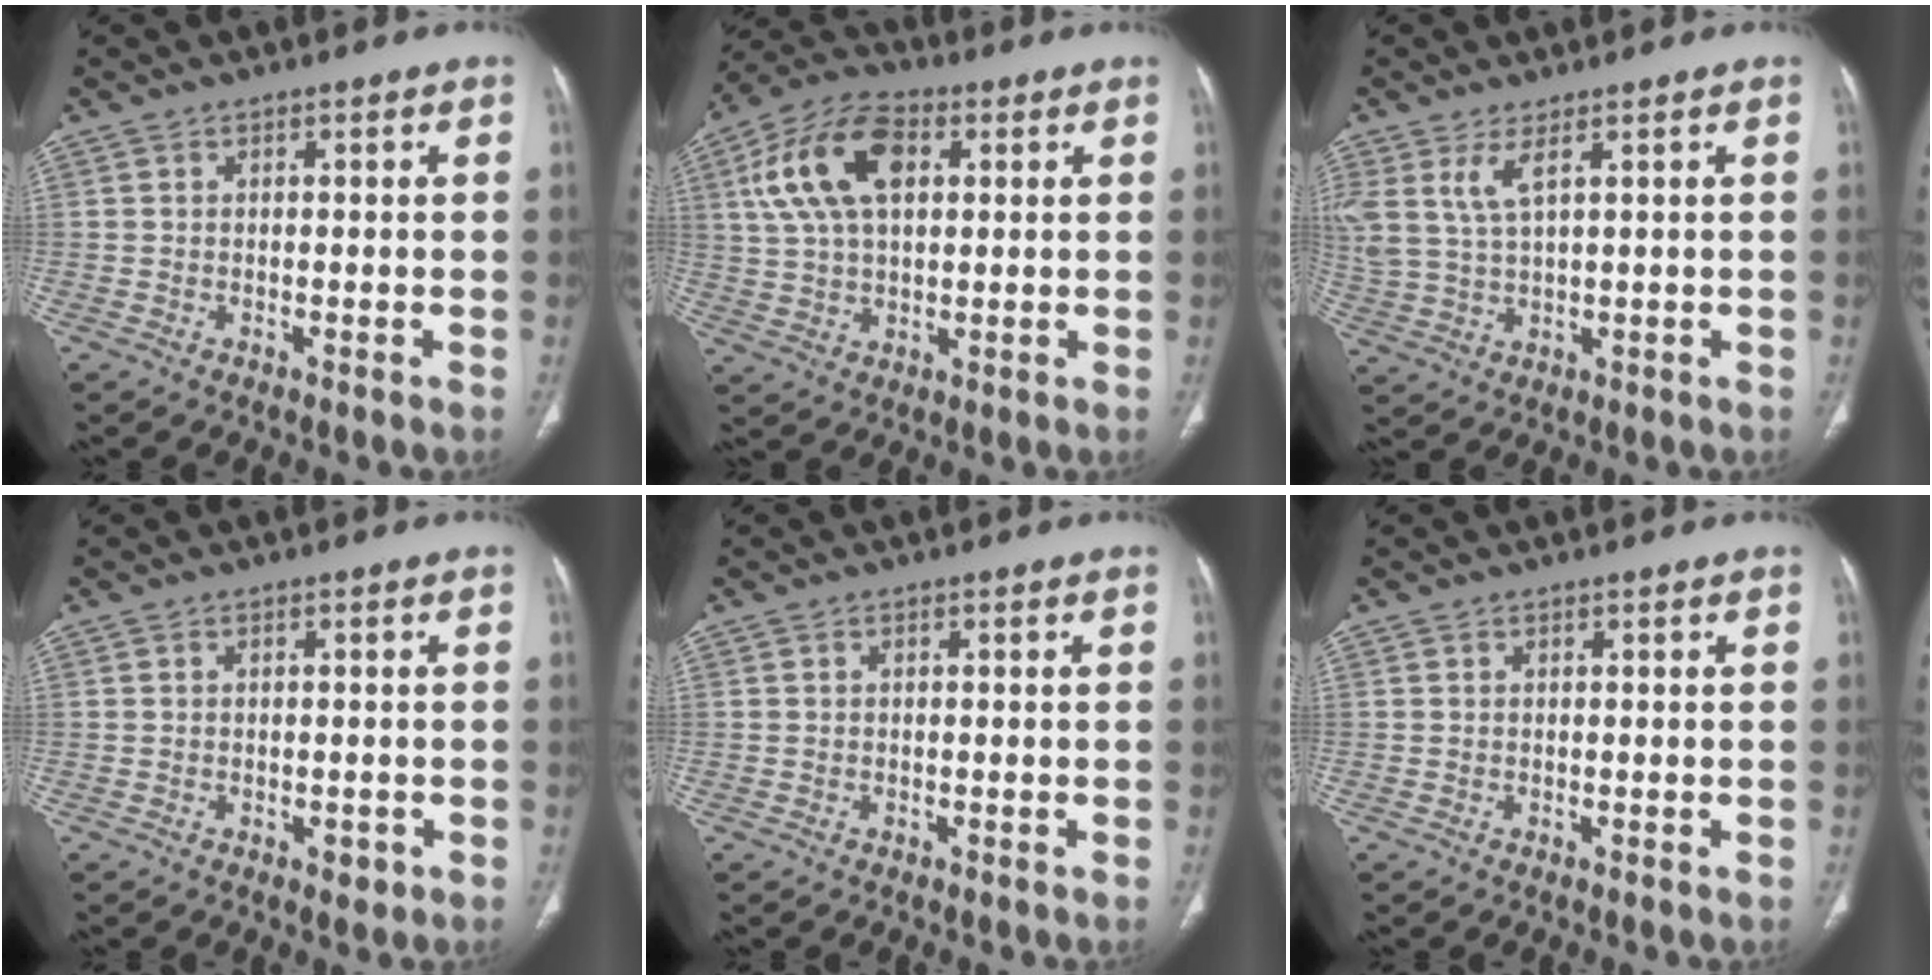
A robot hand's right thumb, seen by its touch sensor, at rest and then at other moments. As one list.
[{"total": 15.0, "force": [4.3, 8.6, 11.4], "torque": [-0.217, 0.013, 0.077]}, {"total": 6.6, "force": [3.3, 2.2, 5.3], "torque": [-0.132, -0.013, 0.079]}, {"total": 1.6, "force": [-0.5, 1.0, 1.2], "torque": [-0.014, 0.002, -0.003]}, {"total": 0.0}, {"total": 0.0}]